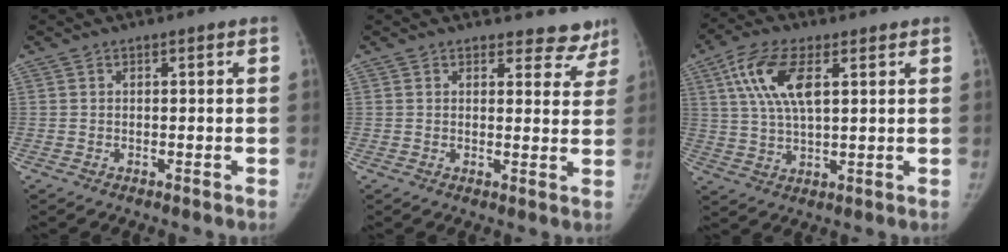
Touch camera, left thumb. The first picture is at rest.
{"total": 6.6, "force": [5.9, 2.9, 0.4], "torque": [0.041, -0.034, 0.051]}
{"total": 11.1, "force": [4.1, 4.8, 9.1], "torque": [-0.184, -0.002, 0.078]}